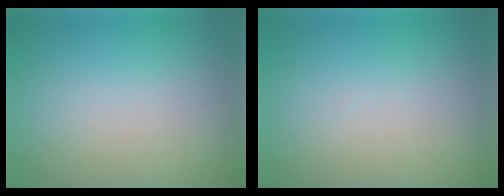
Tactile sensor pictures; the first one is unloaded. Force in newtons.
{"total": 0.0}